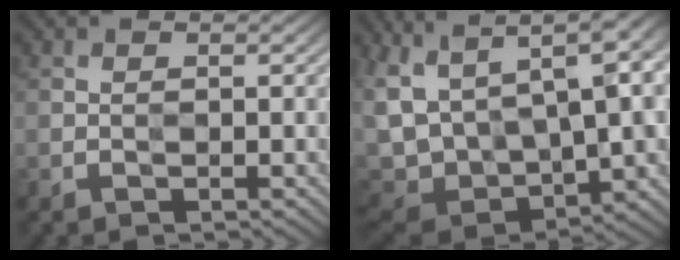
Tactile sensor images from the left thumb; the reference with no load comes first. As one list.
[{"total": 15.5, "force": [6.3, 7.6, 12.0], "torque": [-0.296, 0.013, 0.147]}]